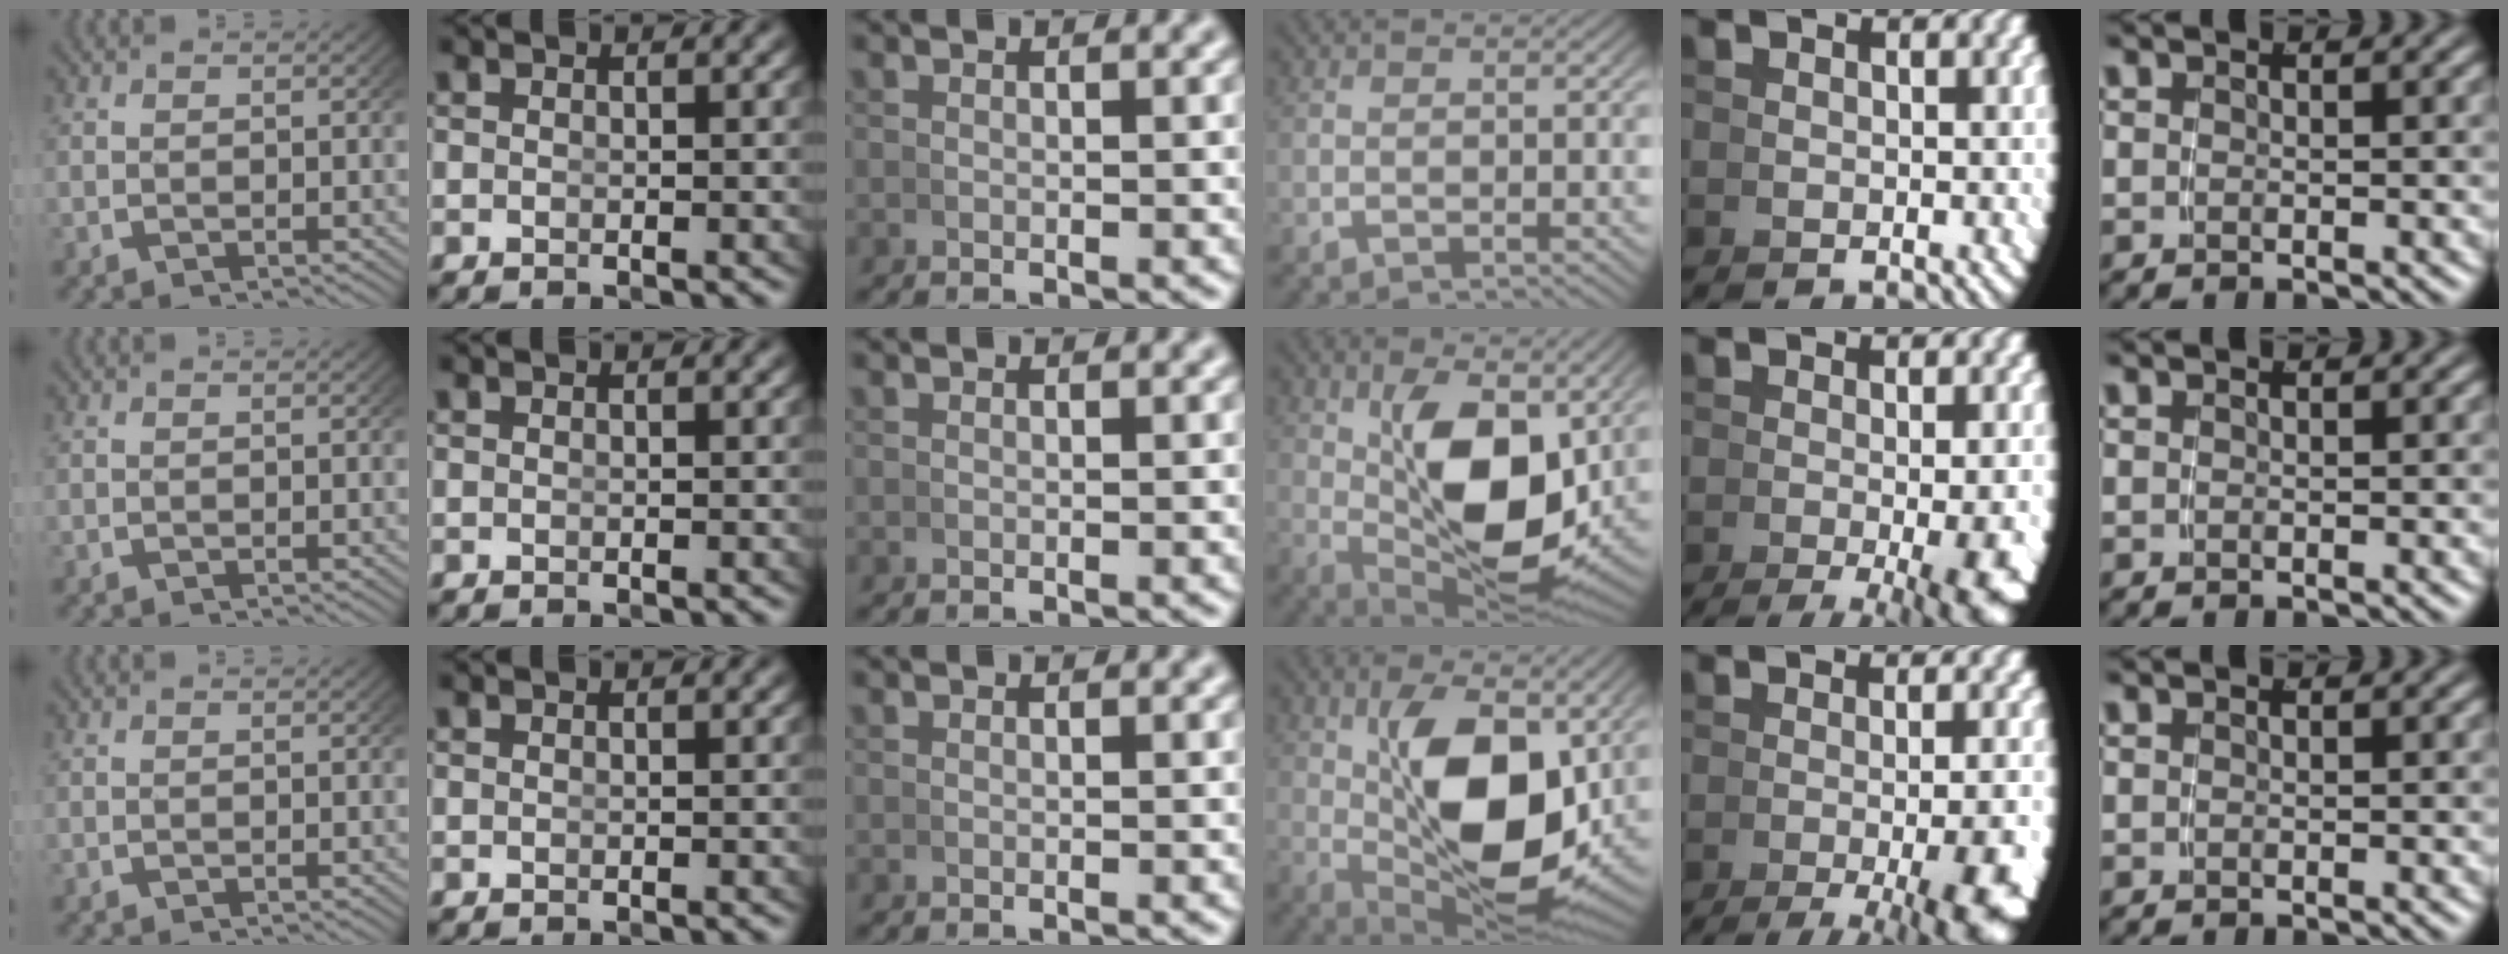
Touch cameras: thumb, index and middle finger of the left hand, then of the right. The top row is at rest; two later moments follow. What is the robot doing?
{"motion": "grasp_and_lifting", "object": "pen"}